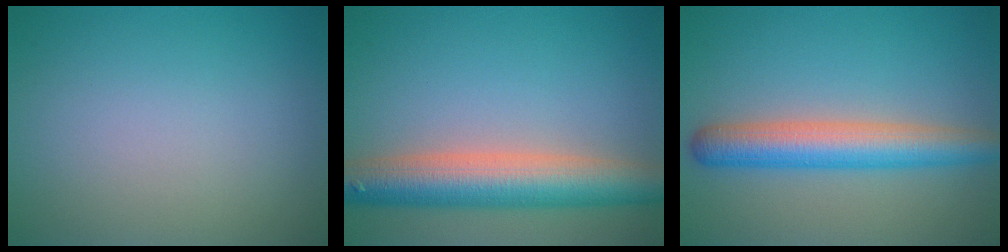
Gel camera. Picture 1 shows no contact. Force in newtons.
{"total": 7.9, "press": 7.9, "slide": 0.5}
{"total": 5.5, "press": 5.5, "slide": 0.3}